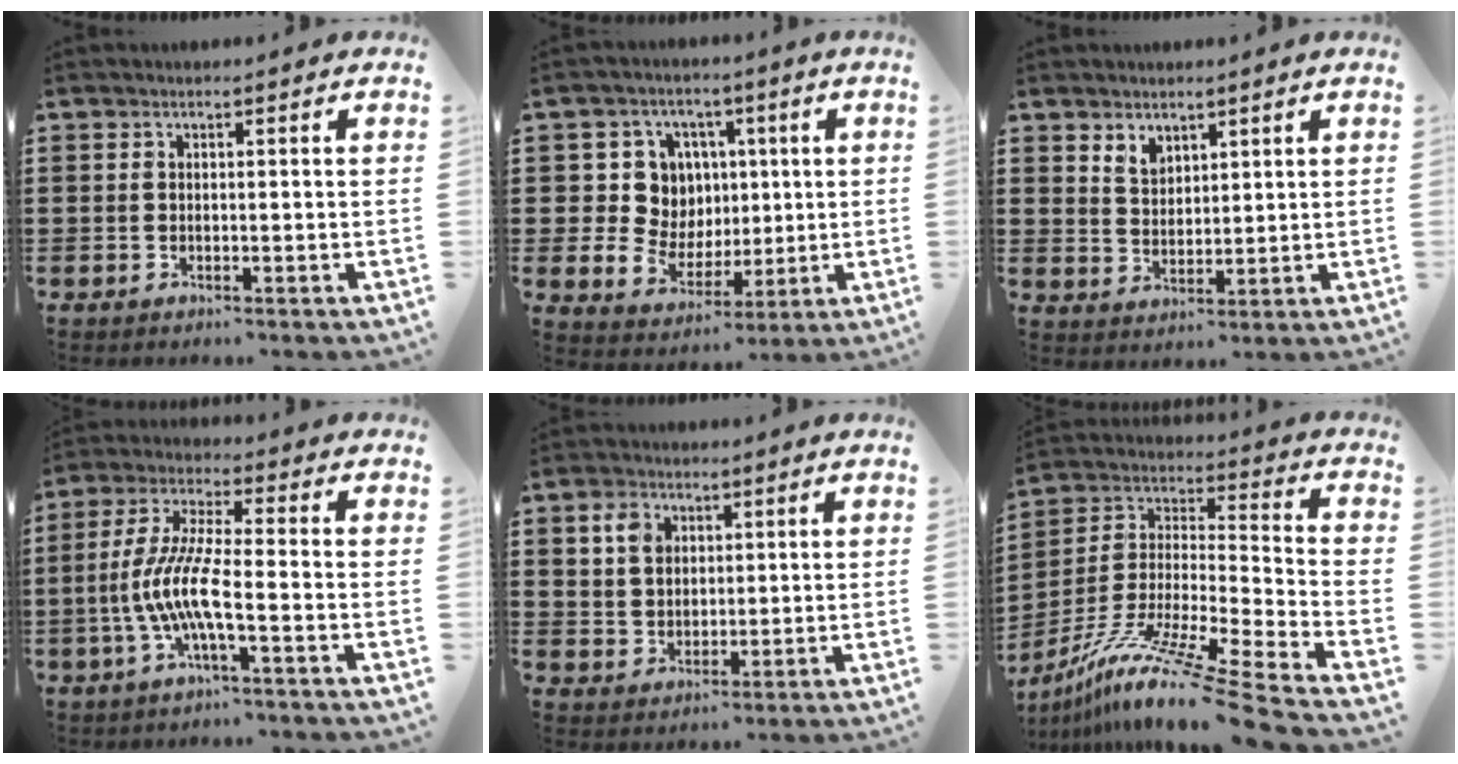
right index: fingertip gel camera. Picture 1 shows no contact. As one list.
[{"total": 8.9, "force": [1.6, 8.4, 2.3], "torque": [-0.074, 0.010, 0.036]}, {"total": 2.9, "force": [2.3, 1.7, 0.5], "torque": [-0.017, 0.003, 0.045]}, {"total": 9.0, "force": [-3.1, 1.4, 8.3], "torque": [-0.195, -0.018, -0.069]}, {"total": 4.8, "force": [2.1, 3.8, 2.0], "torque": [-0.047, 0.011, 0.037]}, {"total": 12.5, "force": [-10.4, -0.9, 6.9], "torque": [-0.127, -0.001, -0.202]}]